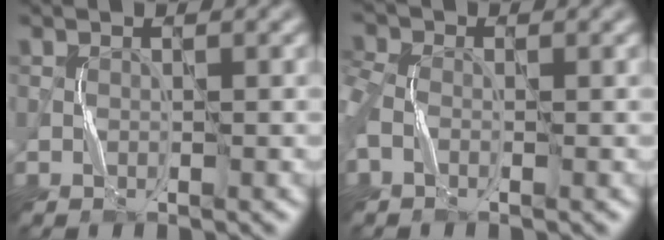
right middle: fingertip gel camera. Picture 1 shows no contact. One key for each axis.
{"total": 3.0, "fx": -0.6, "fy": 2.2, "fz": 1.9, "tx": -0.062, "ty": 0.001, "tz": -0.016}